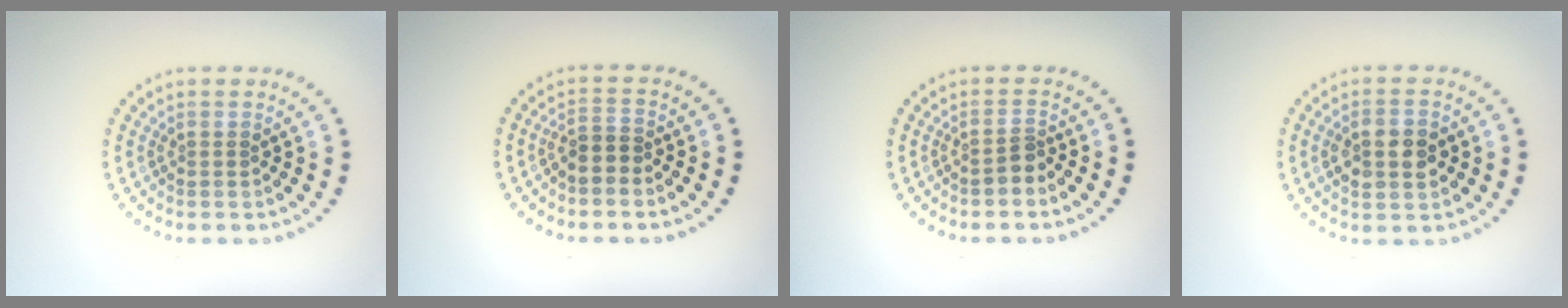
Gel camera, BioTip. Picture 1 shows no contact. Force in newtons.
{"total": 1.5, "press": 1.1, "slide": 1.0}
{"total": 1.5, "press": 1.1, "slide": 1.0}
{"total": 3.7, "press": 3.7, "slide": 0.2}